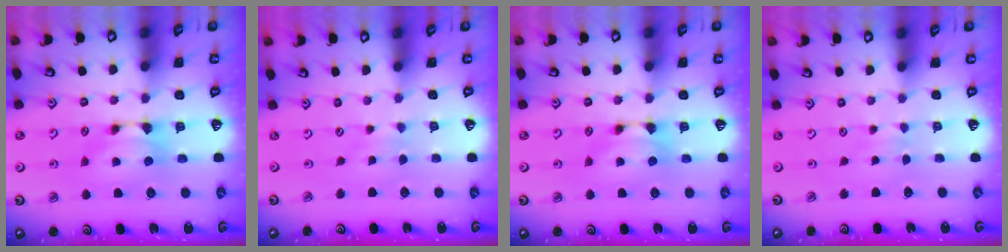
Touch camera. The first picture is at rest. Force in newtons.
{"total": 1.8, "press": 1.8, "slide": 0.1}
{"total": 0.0}
{"total": 3.7, "press": 3.7, "slide": 0.4}